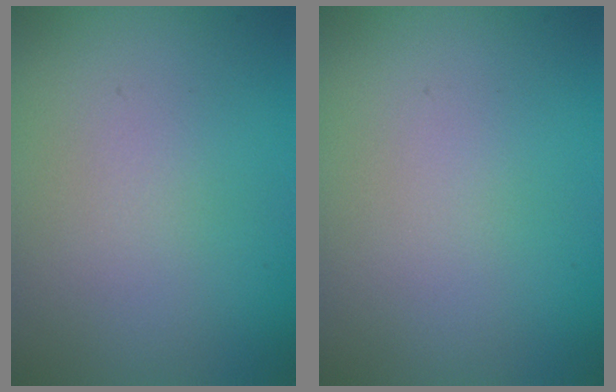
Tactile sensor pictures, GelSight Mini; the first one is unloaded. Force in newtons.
{"total": 0.0}